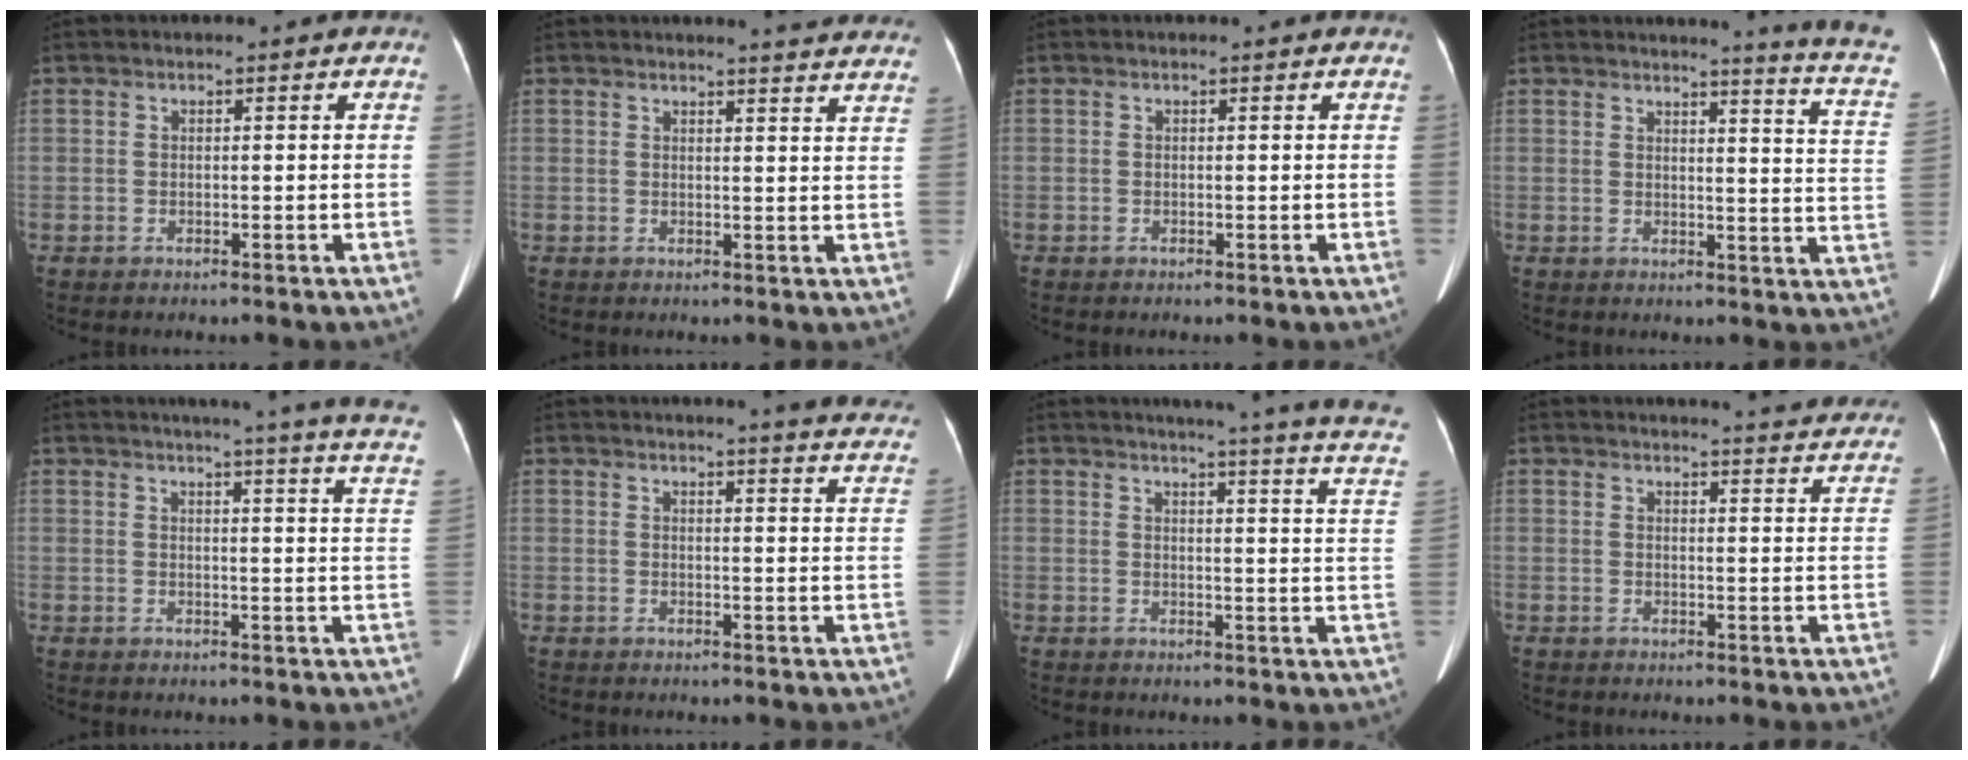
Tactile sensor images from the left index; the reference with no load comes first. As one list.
[{"total": 10.4, "force": [10.0, 0.3, 2.8], "torque": [-0.021, -0.032, 0.089]}, {"total": 0.0}, {"total": 10.6, "force": [9.2, -1.9, 4.7], "torque": [-0.059, -0.078, 0.081]}, {"total": 22.1, "force": [19.6, -0.5, 10.2], "torque": [-0.136, -0.064, 0.215]}, {"total": 16.6, "force": [15.9, 0.7, 5.0], "torque": [-0.049, -0.074, 0.156]}, {"total": 20.3, "force": [17.2, -0.1, 10.7], "torque": [-0.137, -0.055, 0.185]}, {"total": 16.9, "force": [16.4, 1.3, 3.9], "torque": [-0.034, -0.046, 0.172]}]